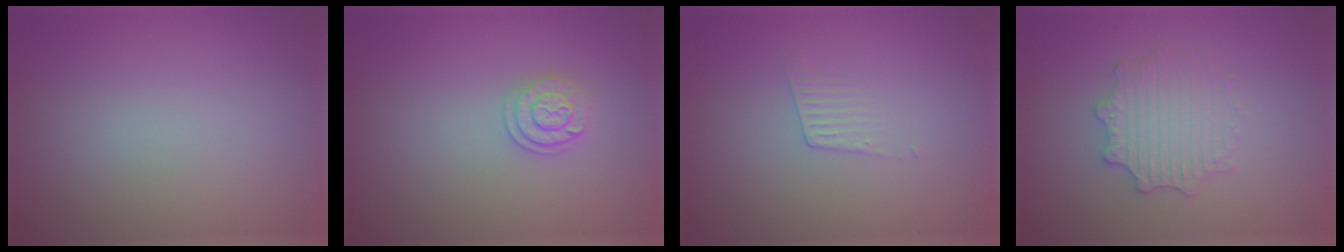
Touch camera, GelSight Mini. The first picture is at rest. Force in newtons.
{"total": 1.9, "press": 1.8, "slide": 0.5}
{"total": 1.1, "press": 0.2, "slide": 1.1}
{"total": 3.0, "press": 2.9, "slide": 0.4}